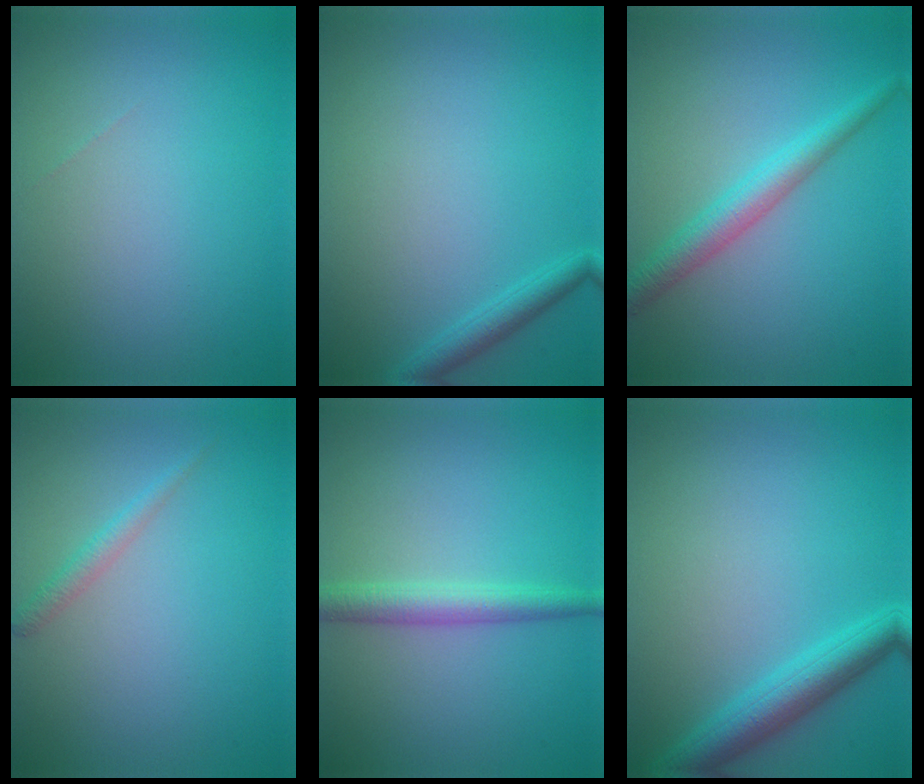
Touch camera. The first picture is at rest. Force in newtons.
{"total": 1.8, "press": 1.8, "slide": 0.1}
{"total": 3.3, "press": 3.3, "slide": 0.1}
{"total": 1.4, "press": 1.4, "slide": 0.1}
{"total": 2.9, "press": 2.9, "slide": 0.1}
{"total": 4.1, "press": 4.1, "slide": 0.2}